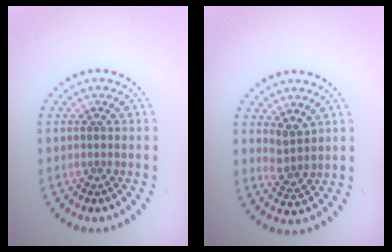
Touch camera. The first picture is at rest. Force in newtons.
{"total": 2.0, "press": 1.6, "slide": 1.2}